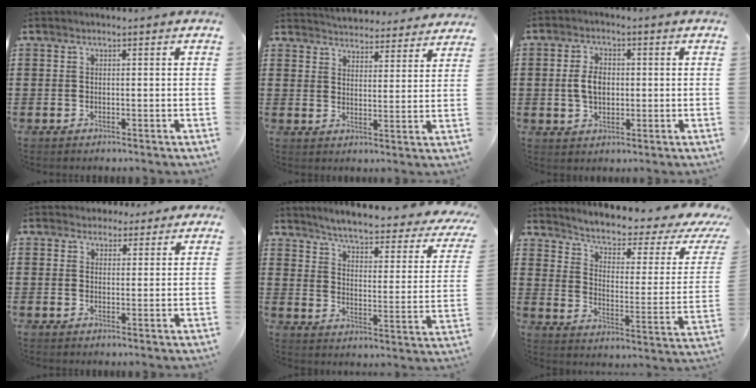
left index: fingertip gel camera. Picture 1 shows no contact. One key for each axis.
{"total": 4.3, "fx": 4.3, "fy": 0.1, "fz": 0.1, "tx": -0.021, "ty": -0.027, "tz": 0.076}
{"total": 4.6, "fx": 0.2, "fy": 2.8, "fz": 3.7, "tx": -0.091, "ty": 0.004, "tz": -0.003}
{"total": 3.0, "fx": 2.4, "fy": 1.7, "fz": 0.3, "tx": -0.017, "ty": 0.008, "tz": 0.045}
{"total": 3.8, "fx": 3.1, "fy": -0.1, "fz": 2.2, "tx": -0.061, "ty": -0.032, "tz": 0.043}
{"total": 4.3, "fx": 2.5, "fy": 1.6, "fz": 3.1, "tx": -0.065, "ty": -0.023, "tz": 0.034}